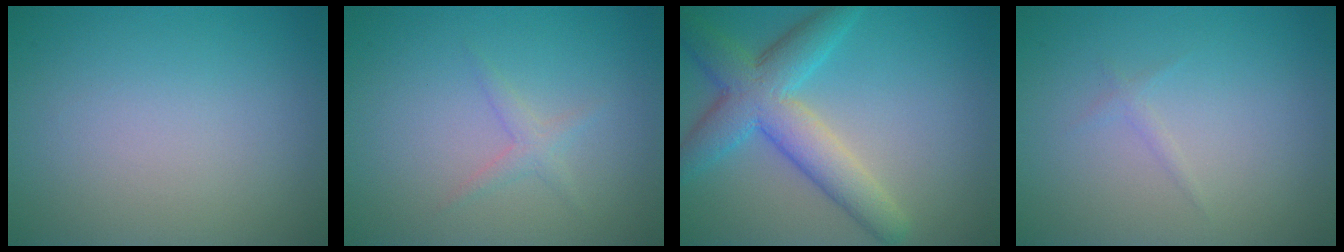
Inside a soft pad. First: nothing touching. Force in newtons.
{"total": 1.2, "press": 1.2, "slide": 0.1}
{"total": 6.4, "press": 6.4, "slide": 0.1}
{"total": 1.2, "press": 1.2, "slide": 0.2}